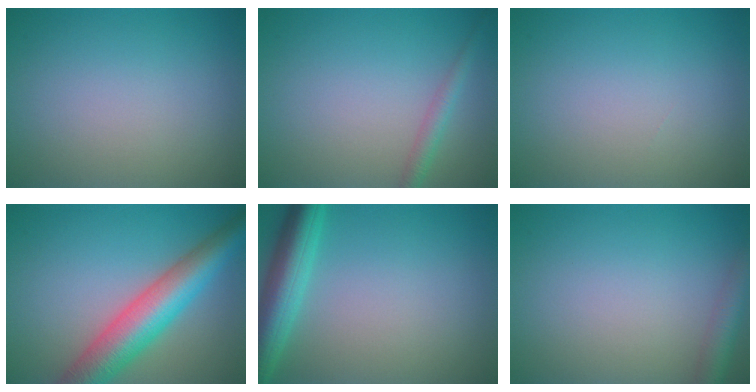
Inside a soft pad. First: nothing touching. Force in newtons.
{"total": 1.7, "press": 1.7, "slide": 0.1}
{"total": 0.0}
{"total": 8.1, "press": 8.1, "slide": 0.2}
{"total": 5.6, "press": 5.6, "slide": 0.3}
{"total": 2.9, "press": 2.9, "slide": 0.1}